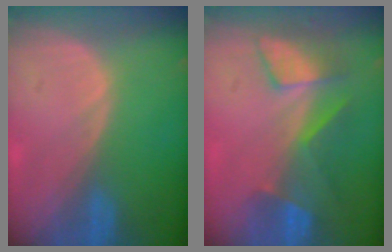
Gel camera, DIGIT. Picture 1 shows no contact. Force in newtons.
{"total": 8.4, "press": 7.2, "slide": 4.4}